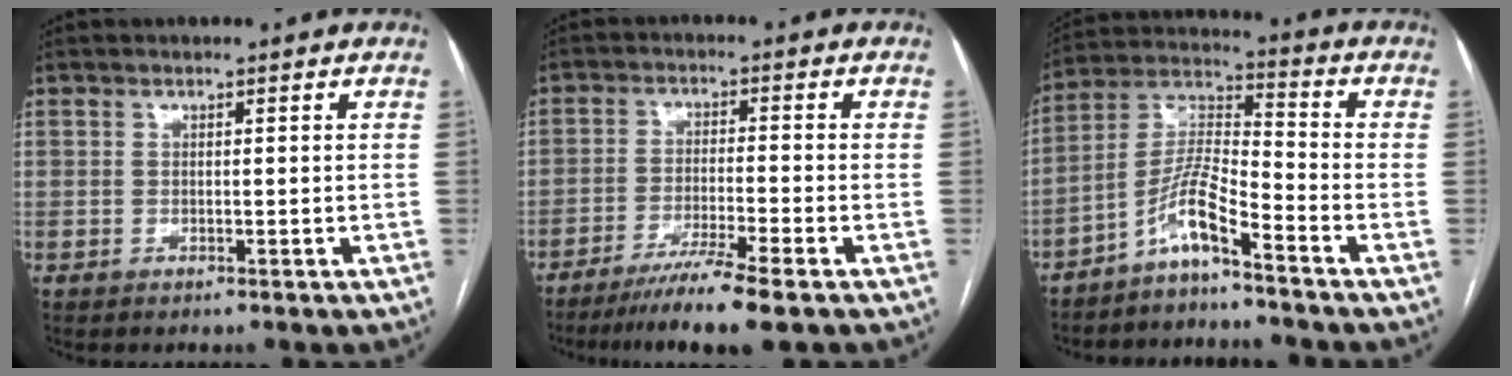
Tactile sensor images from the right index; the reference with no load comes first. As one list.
[{"total": 8.2, "force": [-6.1, -1.1, 5.3], "torque": [-0.085, -0.025, -0.106]}, {"total": 7.8, "force": [-5.5, 0.4, 5.6], "torque": [-0.122, 0.009, -0.111]}]